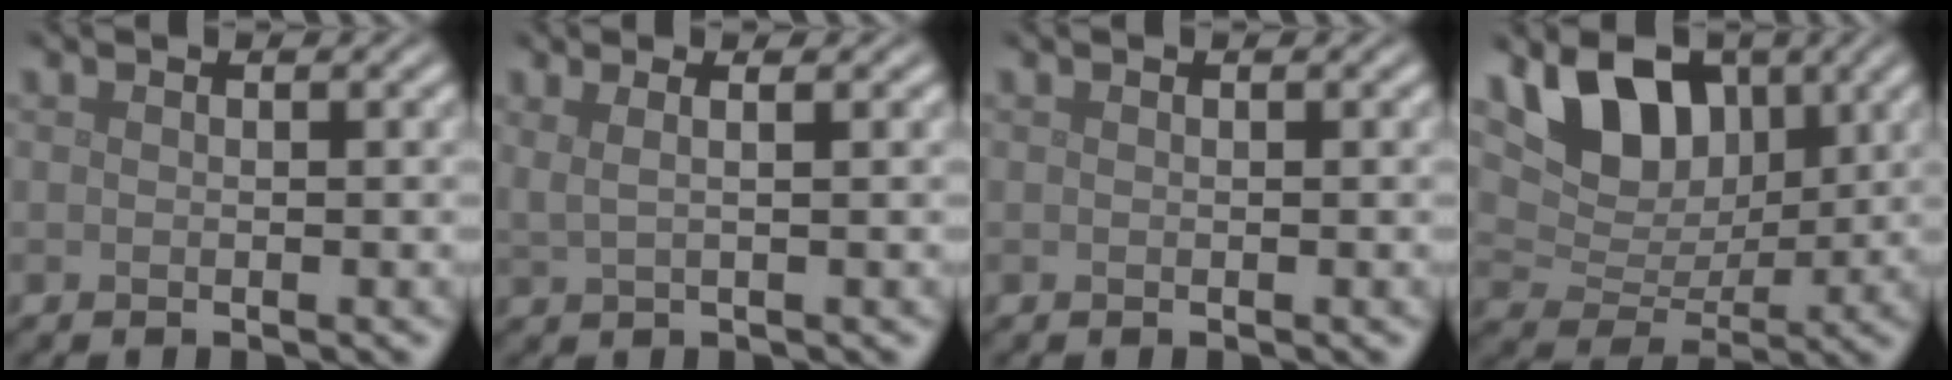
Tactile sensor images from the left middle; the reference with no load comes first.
{"total": 2.8, "force": [1.3, 1.3, 2.1], "torque": [-0.026, 0.008, -0.009]}
{"total": 0.0}
{"total": 6.4, "force": [2.6, 4.3, 4.0], "torque": [-0.075, -0.006, 0.037]}